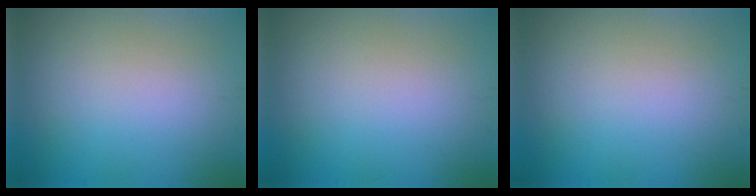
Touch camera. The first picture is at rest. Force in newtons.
{"total": 0.0}
{"total": 0.0}